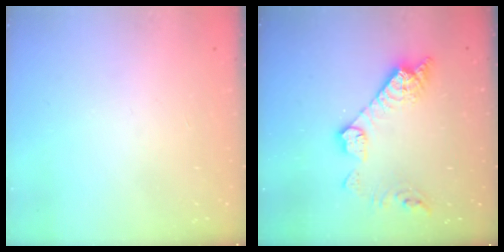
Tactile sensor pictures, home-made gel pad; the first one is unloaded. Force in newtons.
{"total": 13.3, "press": 13.3, "slide": 1.0}